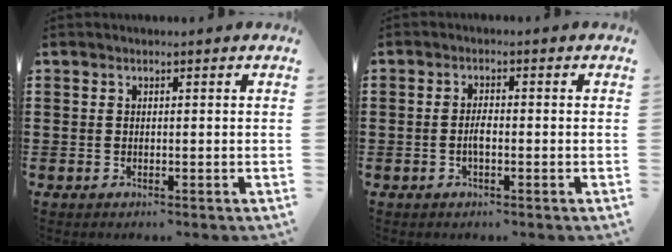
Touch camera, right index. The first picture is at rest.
{"total": 1.9, "force": [-0.5, 0.7, 1.7], "torque": [-0.039, 0.001, -0.013]}